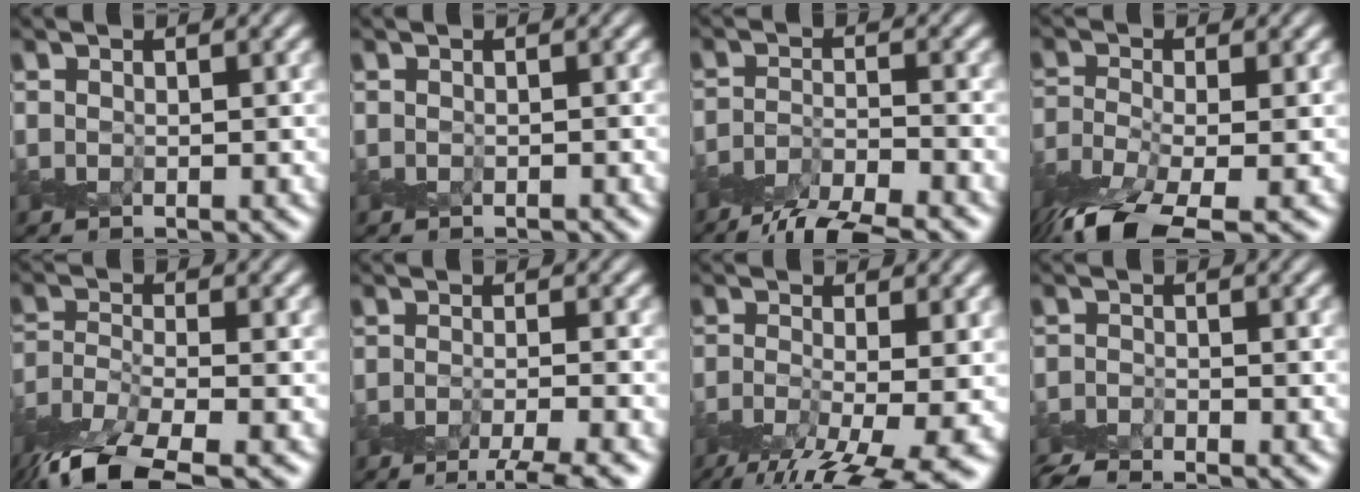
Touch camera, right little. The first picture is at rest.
{"total": 0.6, "force": [-0.5, 0.1, 0.1], "torque": [-0.004, 0.001, -0.010]}
{"total": 6.0, "force": [-5.2, 0.8, 2.8], "torque": [-0.043, -0.009, -0.097]}
{"total": 8.1, "force": [-5.7, 2.5, 5.2], "torque": [-0.109, -0.023, -0.114]}
{"total": 8.7, "force": [-6.6, 2.3, 5.1], "torque": [-0.107, -0.019, -0.132]}
{"total": 4.2, "force": [-3.1, 0.2, 2.9], "torque": [-0.036, -0.003, -0.057]}
{"total": 10.1, "force": [-6.1, 2.7, 7.7], "torque": [-0.139, -0.029, -0.102]}
{"total": 2.5, "force": [-2.5, -0.1, 0.2], "torque": [-0.007, -0.008, -0.058]}